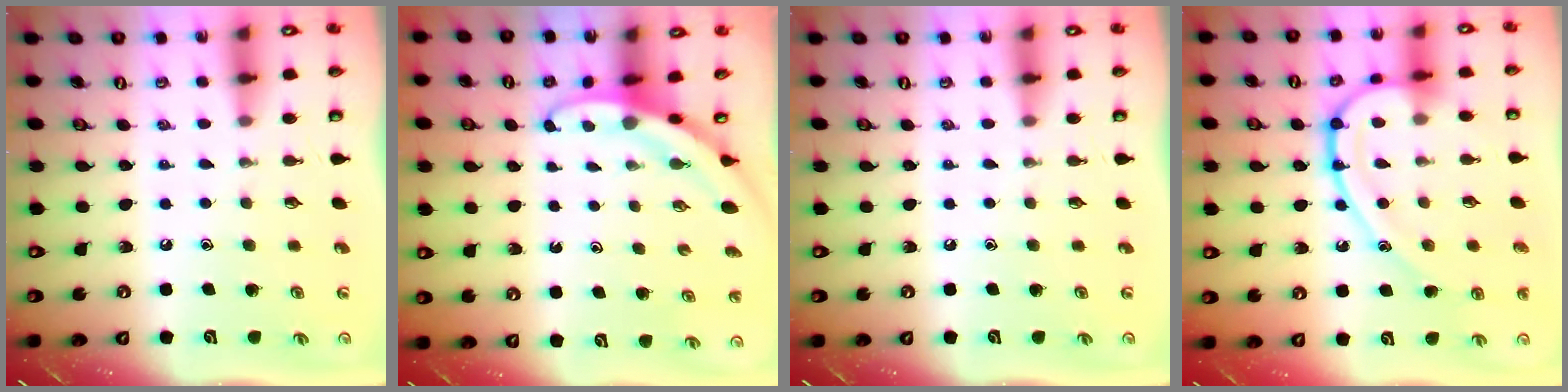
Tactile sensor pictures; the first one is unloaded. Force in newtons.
{"total": 2.9, "press": 2.9, "slide": 0.2}
{"total": 0.0}
{"total": 16.3, "press": 16.3, "slide": 0.3}